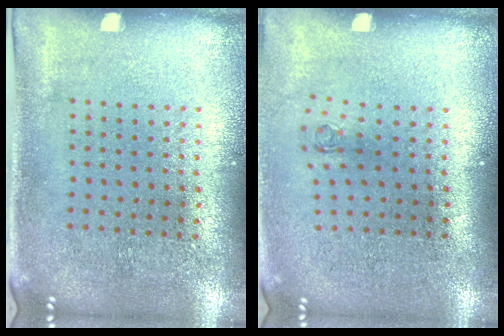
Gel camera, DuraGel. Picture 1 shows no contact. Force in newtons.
{"total": 0.6, "press": 0.3, "slide": 0.6}